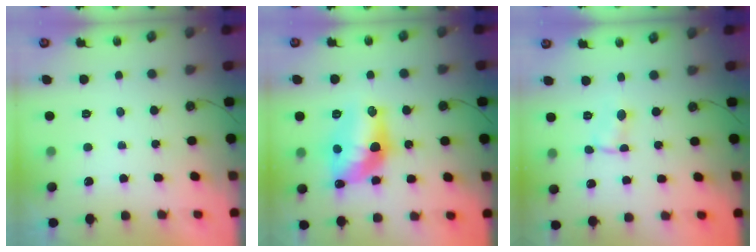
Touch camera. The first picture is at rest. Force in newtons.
{"total": 14.9, "press": 14.9, "slide": 1.1}
{"total": 1.0, "press": 1.0, "slide": 0.2}